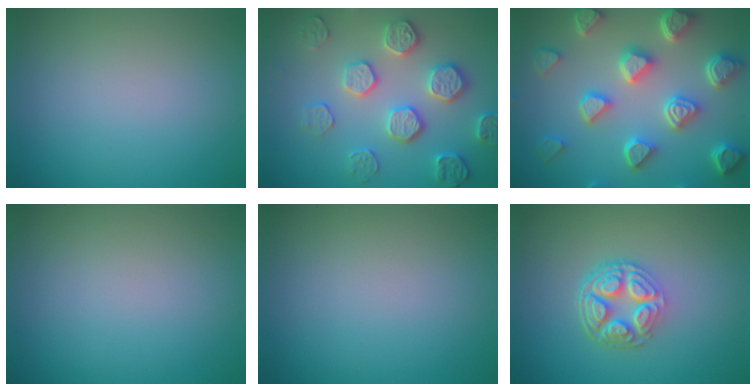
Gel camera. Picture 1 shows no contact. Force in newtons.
{"total": 4.6, "press": 4.3, "slide": 1.6}
{"total": 7.6, "press": 6.0, "slide": 4.7}
{"total": 0.0}
{"total": 0.0}
{"total": 5.1, "press": 3.7, "slide": 3.5}